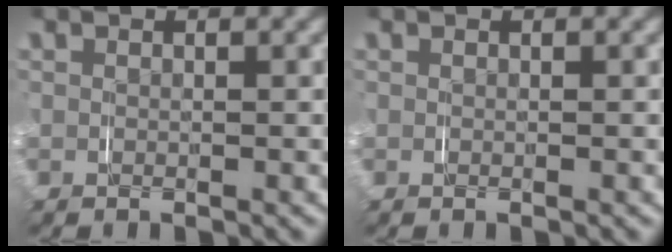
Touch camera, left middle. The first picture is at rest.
{"total": 0.0}